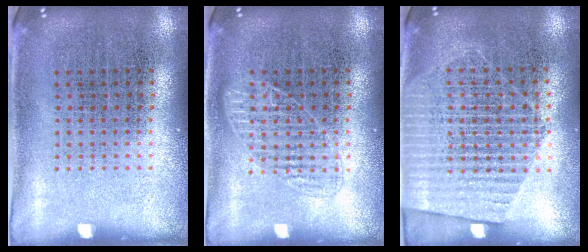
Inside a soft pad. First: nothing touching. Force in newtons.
{"total": 1.8, "press": 1.7, "slide": 0.4}
{"total": 1.5, "press": 1.3, "slide": 0.7}